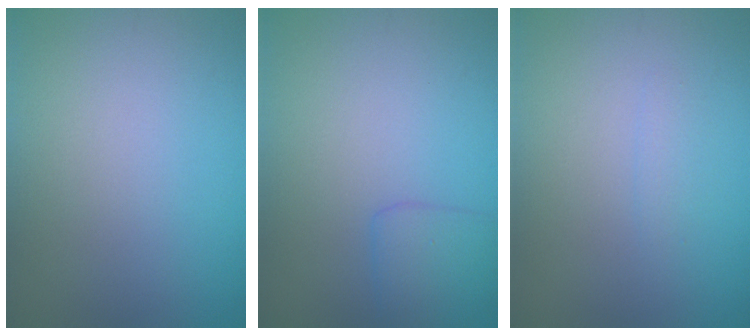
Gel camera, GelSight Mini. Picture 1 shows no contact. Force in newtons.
{"total": 2.0, "press": 1.9, "slide": 0.1}
{"total": 0.7, "press": 0.7, "slide": 0.1}